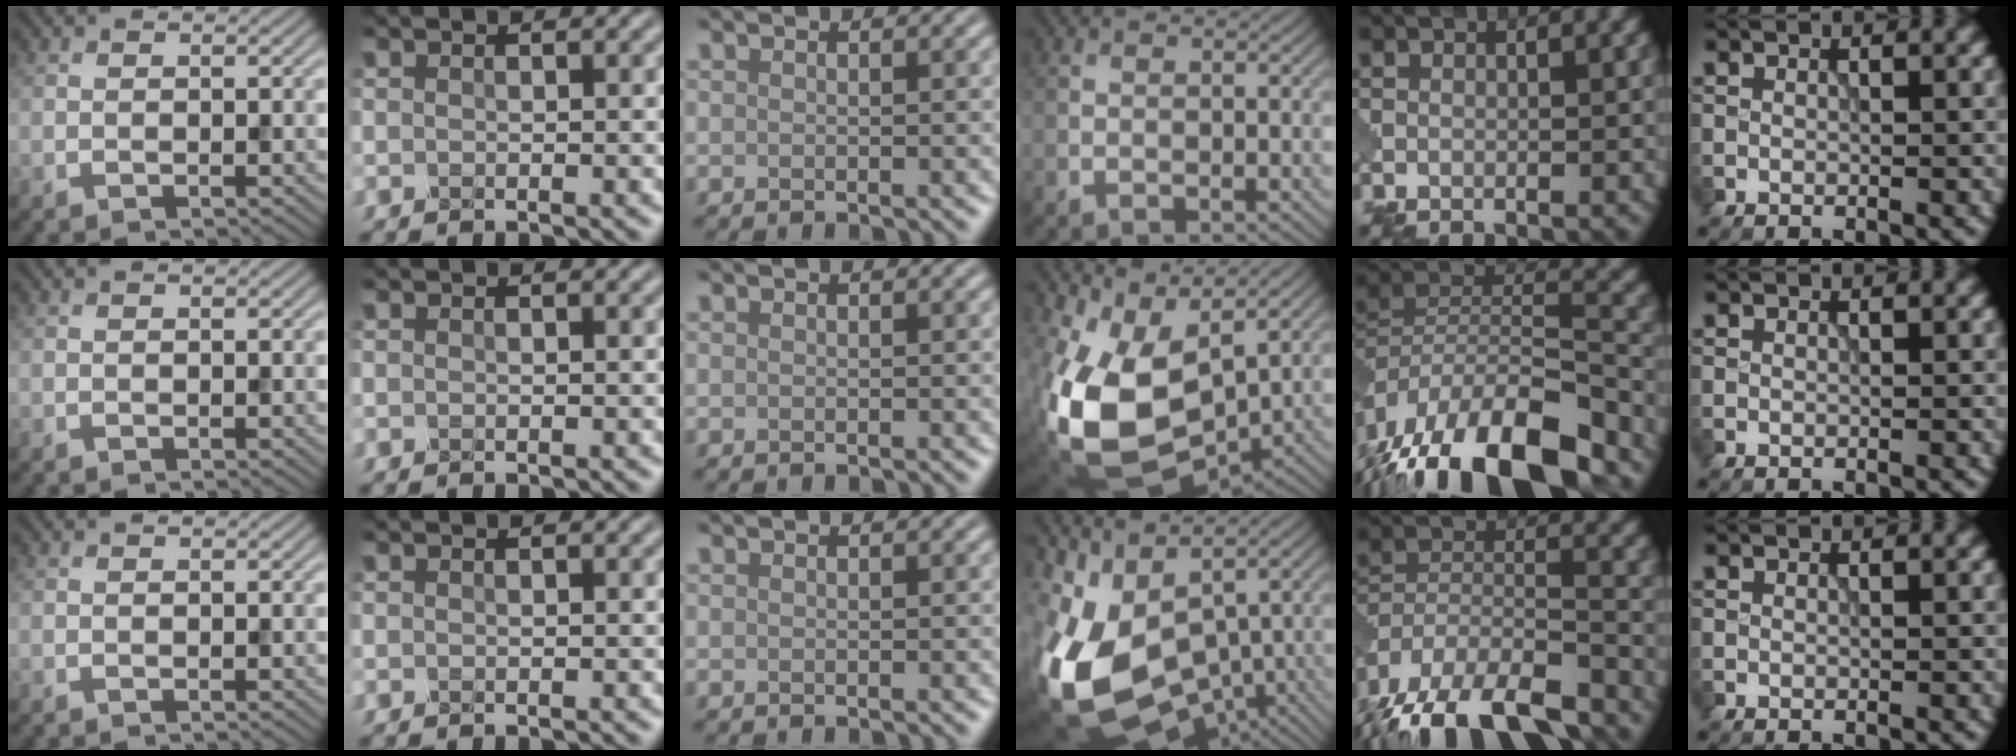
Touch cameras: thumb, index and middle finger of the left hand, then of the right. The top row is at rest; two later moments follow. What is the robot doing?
{"motion": "squeeze", "object": "foam earplug"}